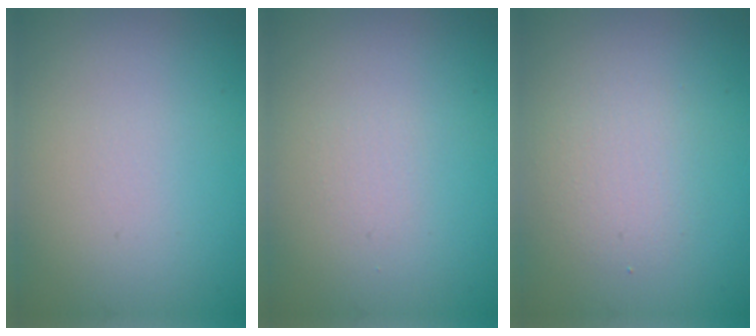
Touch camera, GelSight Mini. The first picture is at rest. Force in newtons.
{"total": 0.6, "press": 0.6, "slide": 0.1}
{"total": 2.2, "press": 2.2, "slide": 0.1}